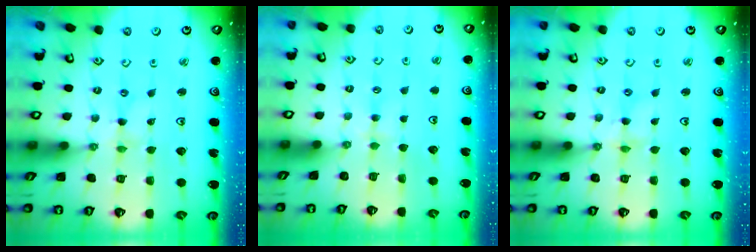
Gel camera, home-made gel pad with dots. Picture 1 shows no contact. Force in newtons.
{"total": 3.0, "press": 3.0, "slide": 0.5}
{"total": 2.3, "press": 2.2, "slide": 0.4}